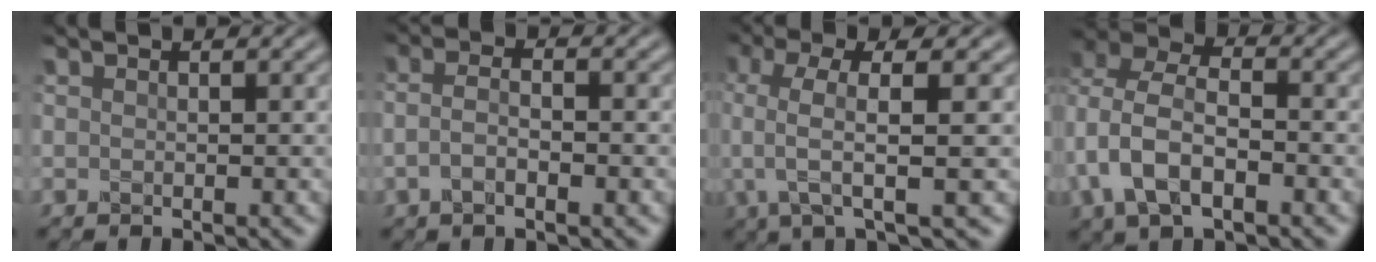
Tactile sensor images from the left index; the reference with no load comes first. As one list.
[{"total": 2.5, "force": [-0.8, 0.8, 2.2], "torque": [-0.045, 0.004, -0.019]}, {"total": 5.4, "force": [0.4, 1.2, 5.3], "torque": [-0.105, 0.005, 0.005]}, {"total": 7.4, "force": [-1.5, 5.0, 5.2], "torque": [-0.118, 0.008, -0.038]}]